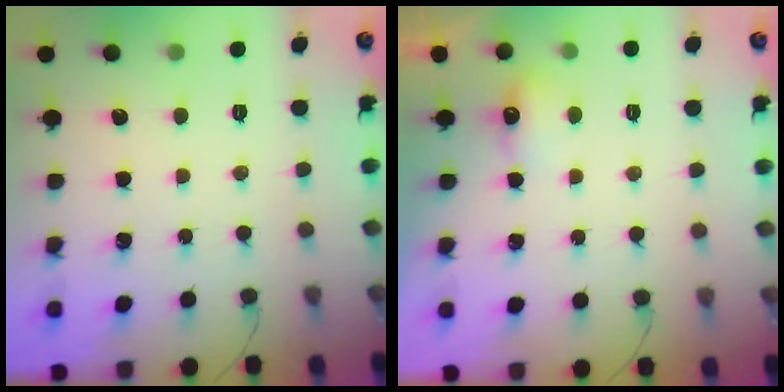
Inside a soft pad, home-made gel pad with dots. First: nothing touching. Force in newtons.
{"total": 5.1, "press": 5.0, "slide": 1.0}